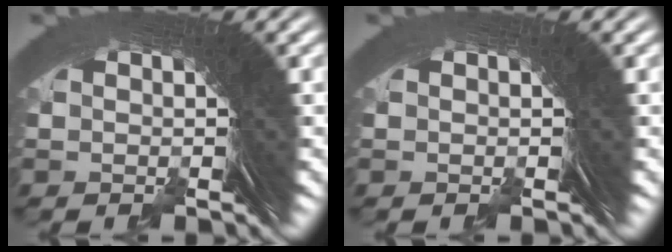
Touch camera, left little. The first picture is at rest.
{"total": 0.0}